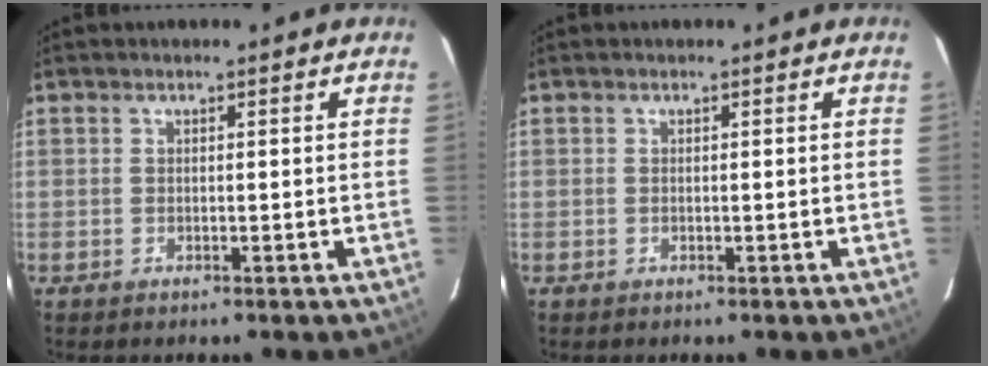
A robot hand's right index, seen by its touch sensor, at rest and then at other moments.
{"total": 0.0}